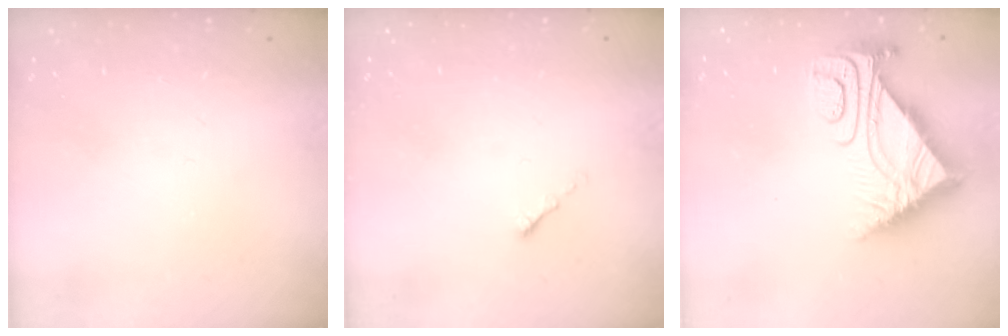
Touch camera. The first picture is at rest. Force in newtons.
{"total": 0.0}
{"total": 11.1, "press": 11.1, "slide": 1.0}